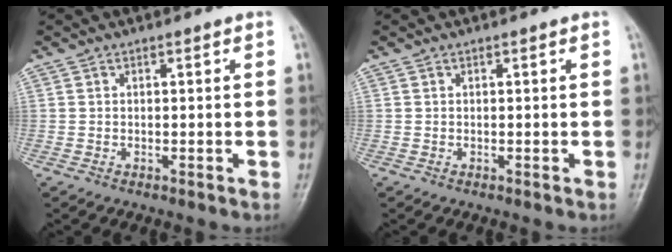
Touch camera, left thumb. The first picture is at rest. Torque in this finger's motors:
{"motor_torque": [0.00, 0.00, 0.00, 0.00, 0.00]}